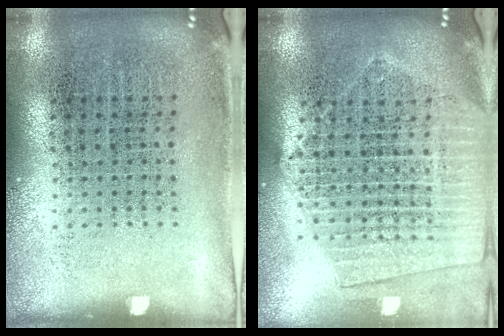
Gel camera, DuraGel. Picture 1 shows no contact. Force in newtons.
{"total": 1.9, "press": 1.8, "slide": 0.7}